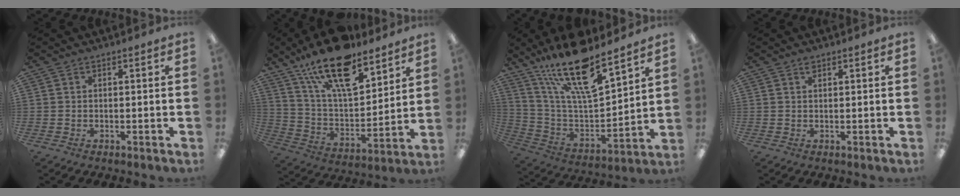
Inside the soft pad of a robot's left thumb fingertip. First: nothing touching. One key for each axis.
{"total": 21.0, "fx": 14.7, "fy": 8.3, "fz": 12.6, "tx": -0.216, "ty": -0.084, "tz": 0.256}
{"total": 20.2, "fx": 15.1, "fy": 5.7, "fz": 12.2, "tx": -0.221, "ty": -0.101, "tz": 0.260}
{"total": 1.2, "fx": 0.9, "fy": 0.5, "fz": 0.6, "tx": -0.007, "ty": -0.001, "tz": 0.015}